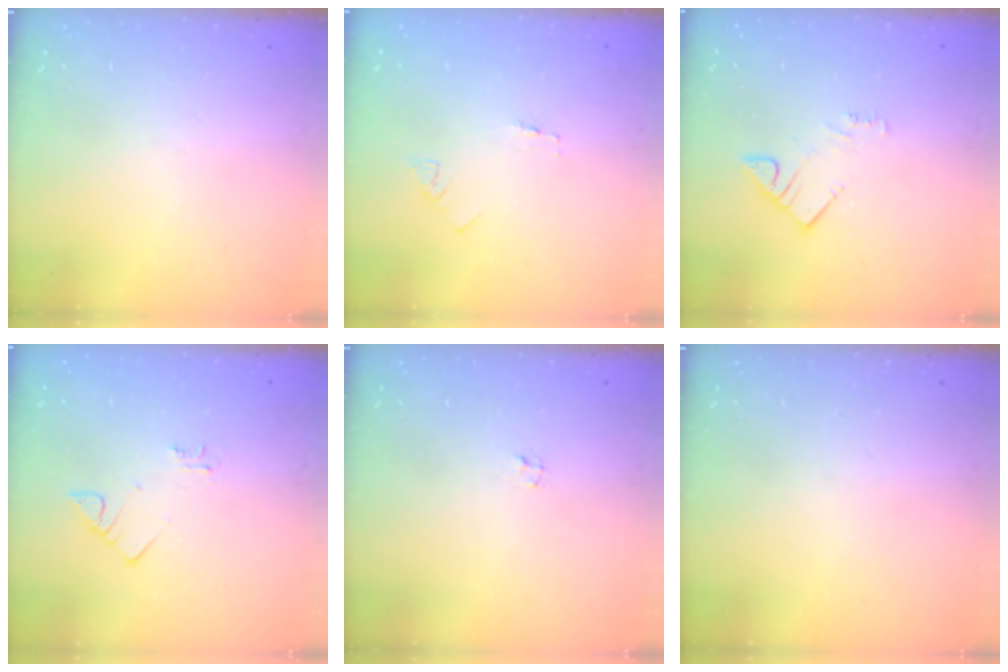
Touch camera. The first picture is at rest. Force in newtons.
{"total": 1.3, "press": 1.2, "slide": 0.1}
{"total": 3.7, "press": 3.7, "slide": 0.3}
{"total": 4.1, "press": 4.0, "slide": 0.7}
{"total": 1.2, "press": 1.2, "slide": 0.1}
{"total": 0.0}